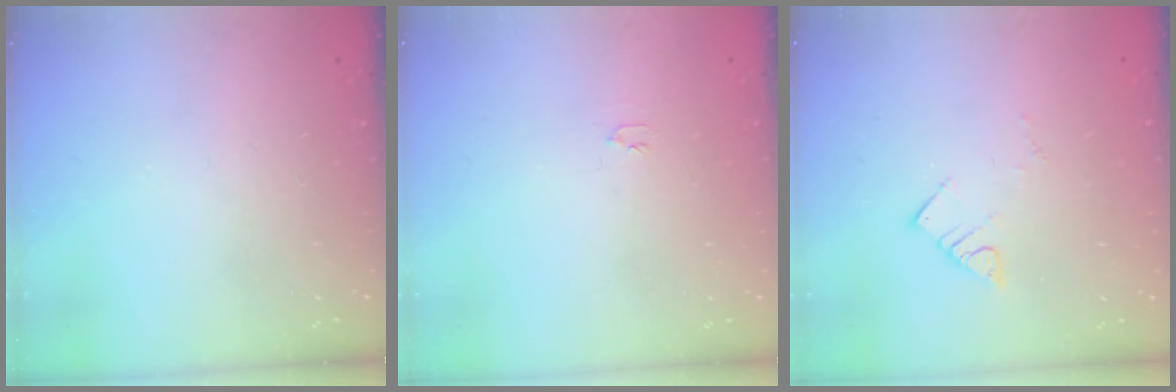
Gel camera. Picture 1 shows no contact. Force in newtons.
{"total": 2.9, "press": 2.9, "slide": 0.4}
{"total": 3.9, "press": 3.9, "slide": 0.2}